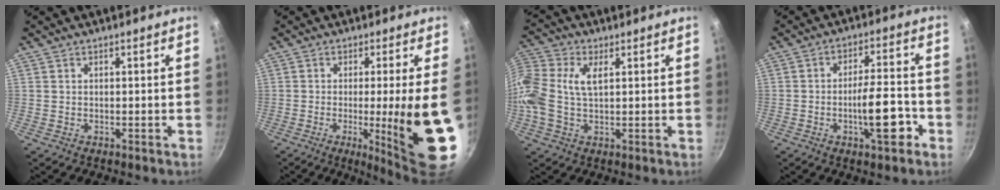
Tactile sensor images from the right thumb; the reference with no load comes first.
{"total": 15.0, "force": [-2.8, 0.6, 14.7], "torque": [-0.207, -0.013, -0.030]}
{"total": 13.4, "force": [2.3, 8.1, 10.4], "torque": [-0.230, 0.022, 0.031]}
{"total": 10.1, "force": [-3.7, 3.2, 8.8], "torque": [-0.119, 0.029, -0.058]}